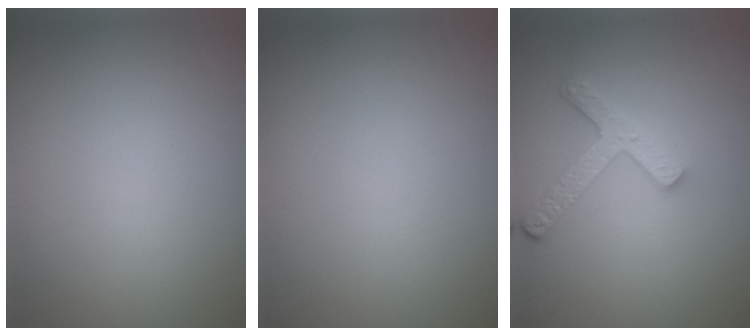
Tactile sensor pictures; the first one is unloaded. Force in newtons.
{"total": 0.0}
{"total": 3.8, "press": 3.0, "slide": 2.3}